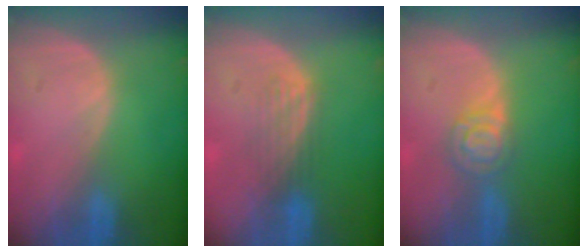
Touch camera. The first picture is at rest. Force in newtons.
{"total": 3.4, "press": 3.1, "slide": 1.5}
{"total": 4.7, "press": 4.2, "slide": 2.1}